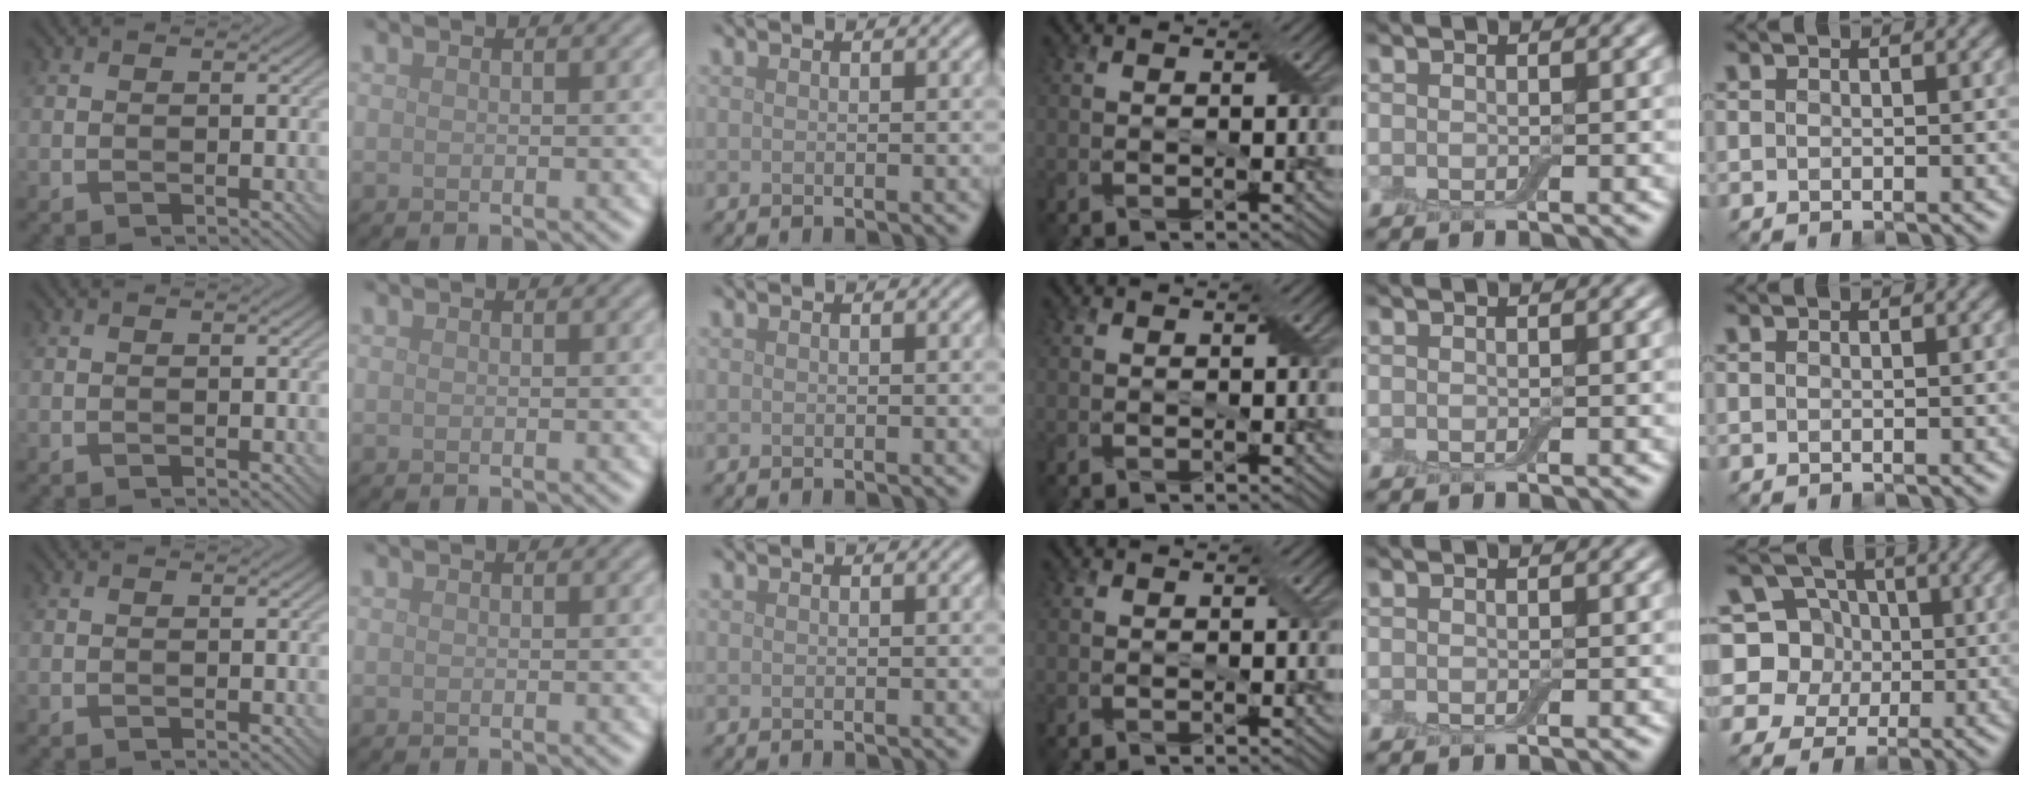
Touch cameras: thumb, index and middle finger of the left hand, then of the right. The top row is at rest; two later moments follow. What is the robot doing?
{"motion": "extract", "object": "airpods case & airpods"}